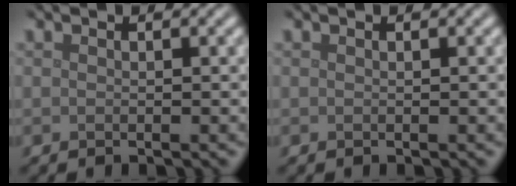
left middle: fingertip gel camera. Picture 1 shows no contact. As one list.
[{"total": 0.0}]